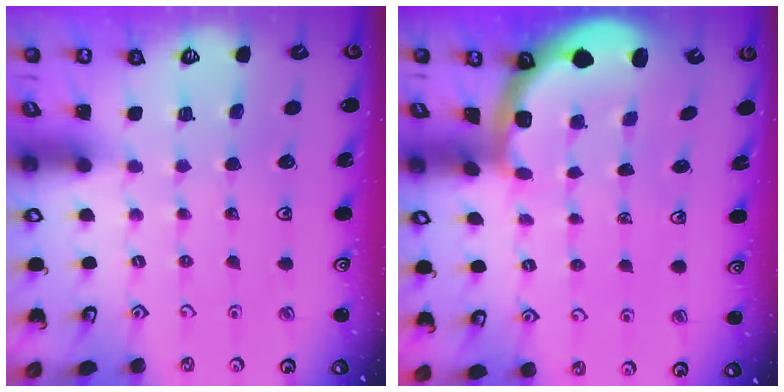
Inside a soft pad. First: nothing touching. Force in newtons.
{"total": 1.7, "press": 1.7, "slide": 0.3}